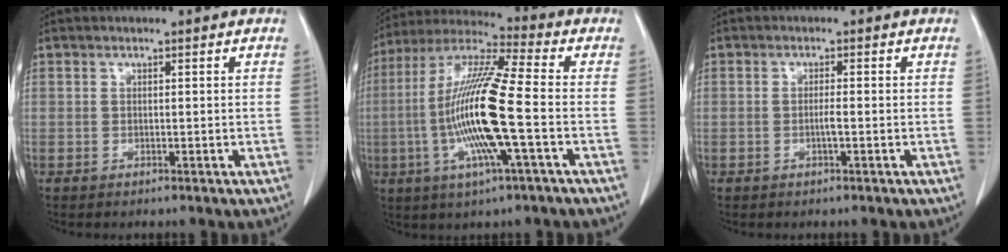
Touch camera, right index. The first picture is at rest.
{"total": 16.2, "force": [-3.1, 0.6, 15.9], "torque": [-0.325, -0.006, -0.068]}
{"total": 1.5, "force": [-0.4, -0.1, 1.4], "torque": [-0.029, -0.001, -0.009]}